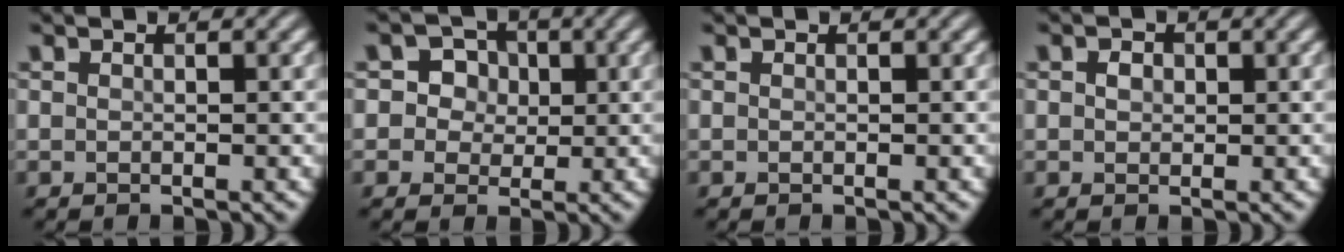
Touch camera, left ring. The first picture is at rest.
{"total": 3.9, "force": [1.2, 3.5, 1.3], "torque": [-0.012, 0.005, 0.011]}
{"total": 0.0}
{"total": 1.1, "force": [0.3, 0.9, 0.5], "torque": [-0.011, 0.001, 0.001]}